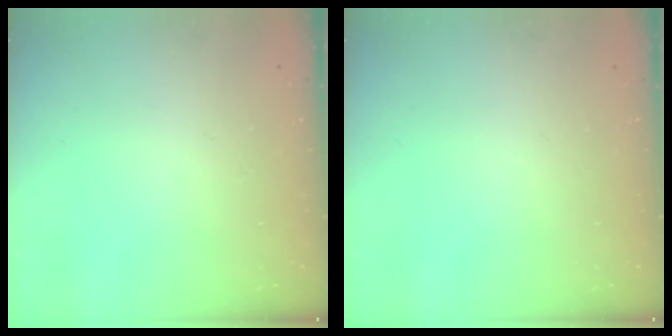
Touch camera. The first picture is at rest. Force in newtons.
{"total": 0.0}